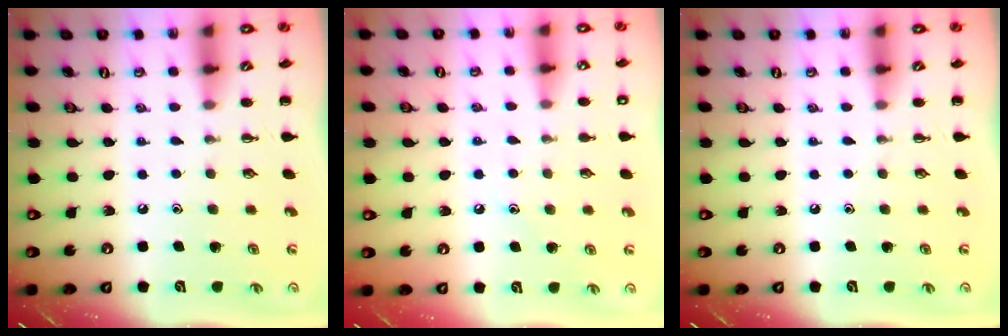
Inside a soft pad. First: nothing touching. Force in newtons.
{"total": 6.2, "press": 6.0, "slide": 1.6}
{"total": 0.0}